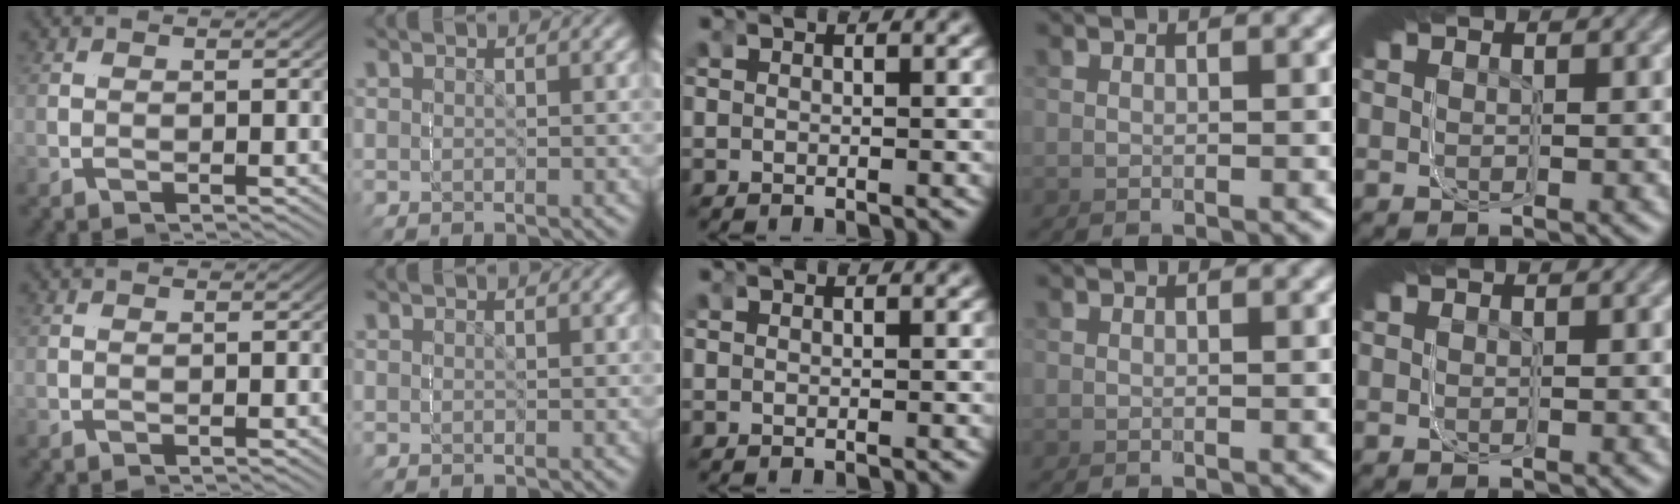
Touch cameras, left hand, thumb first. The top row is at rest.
{}